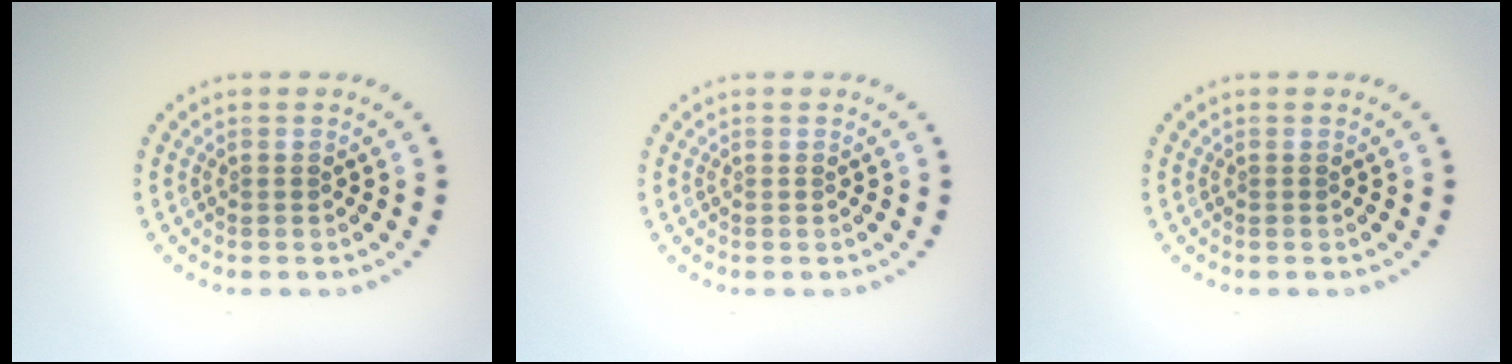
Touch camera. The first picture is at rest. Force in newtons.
{"total": 0.0}
{"total": 0.0}